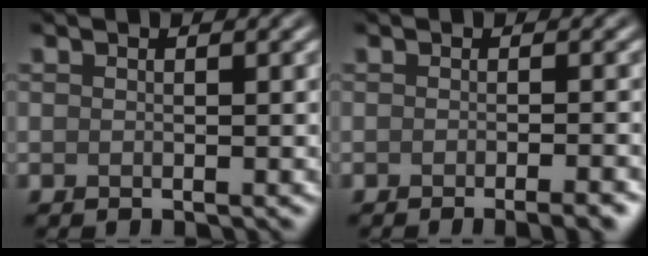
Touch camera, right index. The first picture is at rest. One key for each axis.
{"total": 3.4, "fx": -1.8, "fy": 0.9, "fz": 2.7, "tx": -0.012, "ty": 0.005, "tz": -0.023}